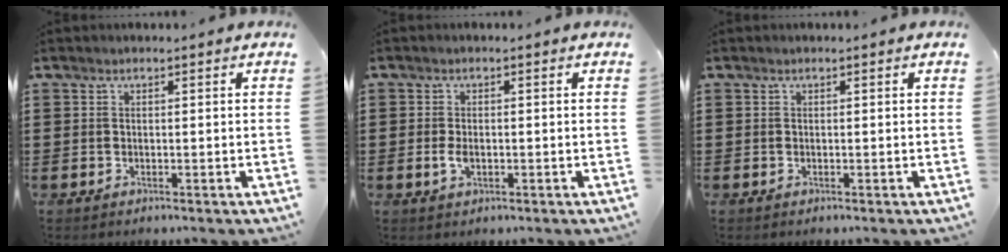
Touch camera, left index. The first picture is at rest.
{"total": 2.1, "force": [-0.3, 1.1, 1.8], "torque": [-0.042, -0.002, -0.008]}
{"total": 0.0}